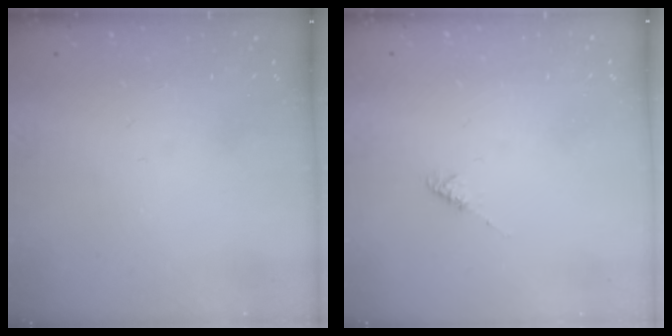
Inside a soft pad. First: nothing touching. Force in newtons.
{"total": 2.0, "press": 1.9, "slide": 0.4}